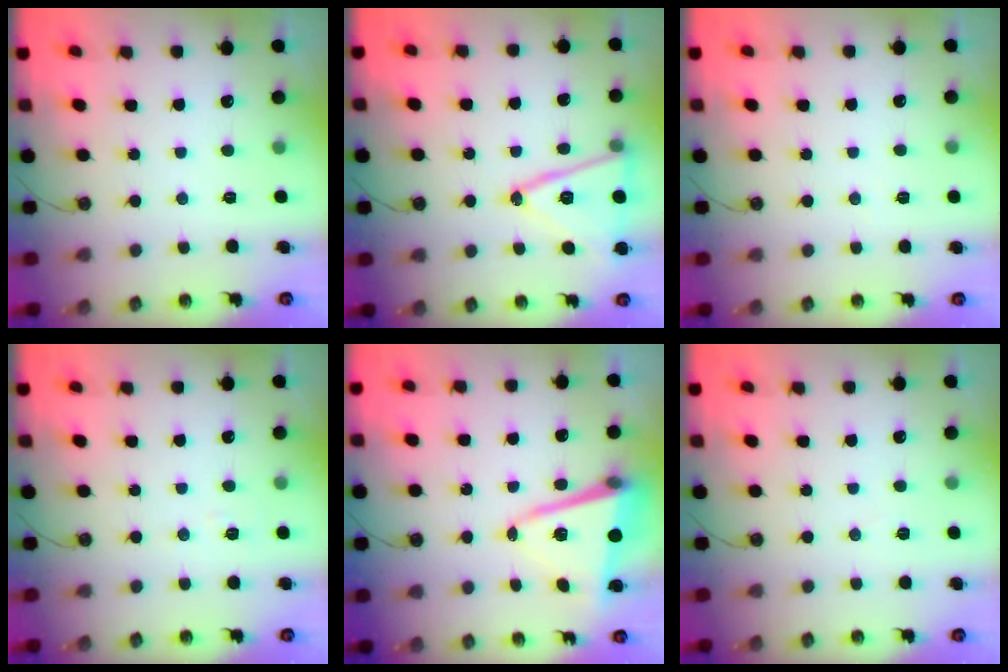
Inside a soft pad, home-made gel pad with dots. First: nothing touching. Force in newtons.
{"total": 15.4, "press": 15.0, "slide": 3.4}
{"total": 4.7, "press": 1.7, "slide": 4.3}
{"total": 5.6, "press": 5.3, "slide": 1.8}
{"total": 10.6, "press": 10.4, "slide": 1.7}
{"total": 3.9, "press": 2.3, "slide": 3.2}